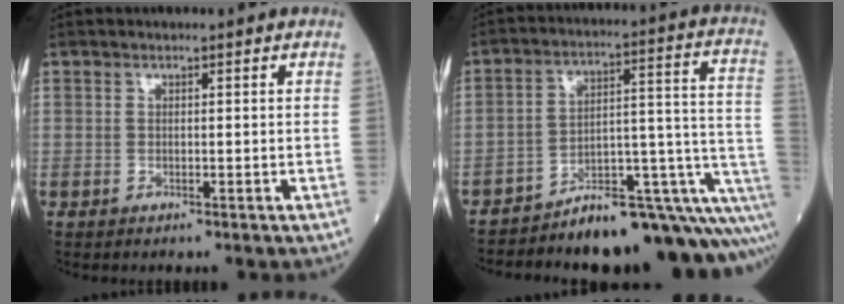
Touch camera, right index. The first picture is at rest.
{"total": 18.4, "force": [-15.8, 1.8, 9.2], "torque": [-0.046, 0.062, -0.222]}